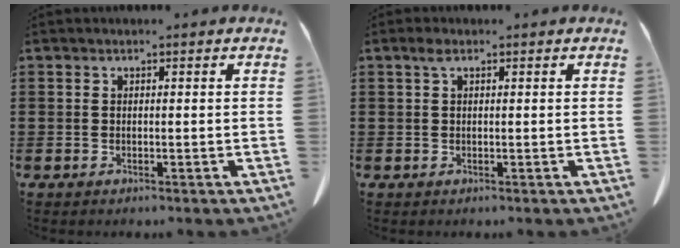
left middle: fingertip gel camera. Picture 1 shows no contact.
{"total": 1.4, "force": [0.6, 0.6, 1.1], "torque": [-0.025, 0.004, 0.010]}